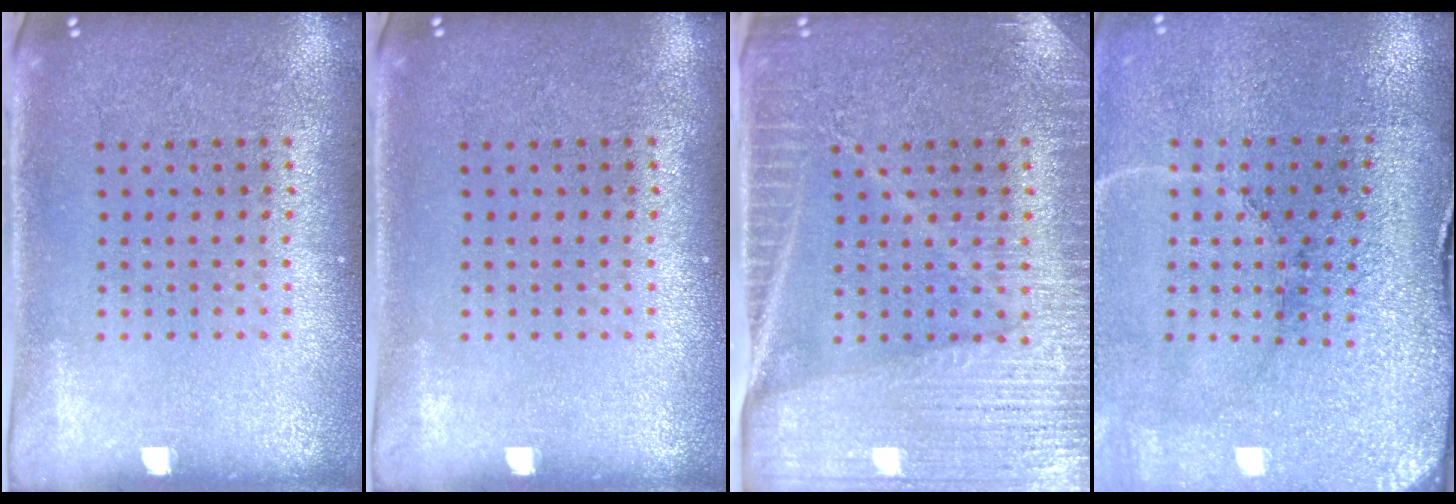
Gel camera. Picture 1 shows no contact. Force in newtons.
{"total": 0.0}
{"total": 4.0, "press": 3.7, "slide": 1.5}
{"total": 3.5, "press": 3.5, "slide": 0.4}